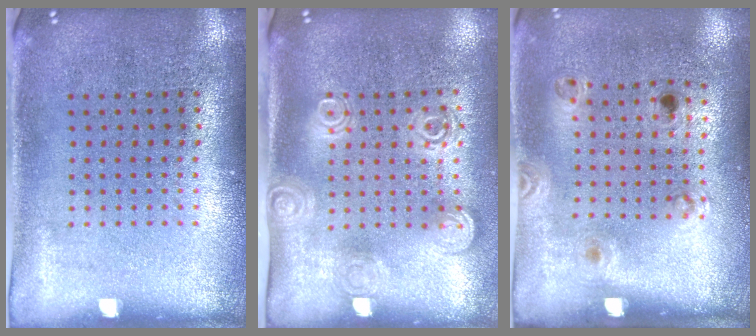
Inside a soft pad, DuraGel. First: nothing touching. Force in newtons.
{"total": 1.9, "press": 1.4, "slide": 1.3}
{"total": 1.2, "press": 0.7, "slide": 1.0}